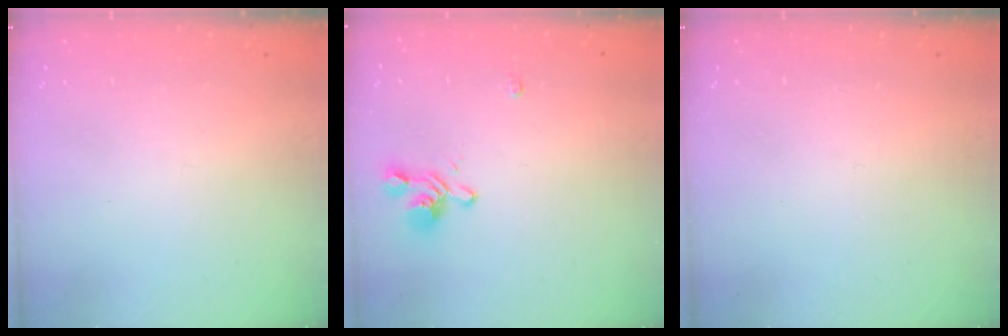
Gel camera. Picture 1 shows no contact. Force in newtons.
{"total": 2.9, "press": 2.7, "slide": 1.0}
{"total": 0.0}